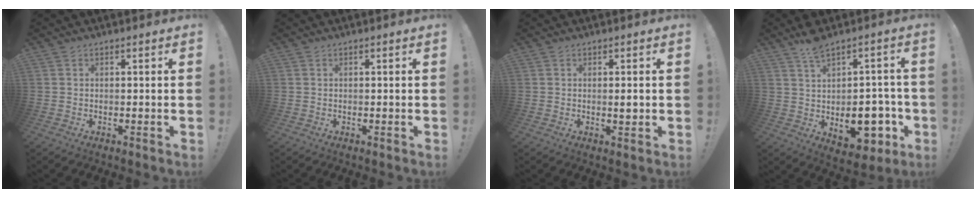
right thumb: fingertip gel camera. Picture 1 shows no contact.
{"total": 0.0}
{"total": 2.0, "force": [-0.2, 0.5, 1.9], "torque": [-0.027, -0.005, -0.006]}
{"total": 14.2, "force": [-0.9, 8.6, 11.2], "torque": [-0.151, 0.013, -0.003]}